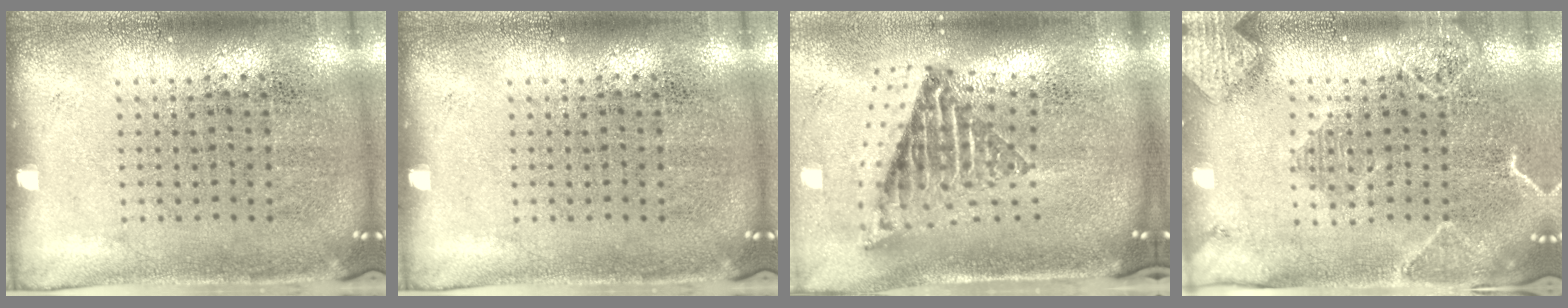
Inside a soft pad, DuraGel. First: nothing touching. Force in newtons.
{"total": 0.0}
{"total": 2.6, "press": 1.6, "slide": 2.0}
{"total": 2.2, "press": 2.1, "slide": 0.8}